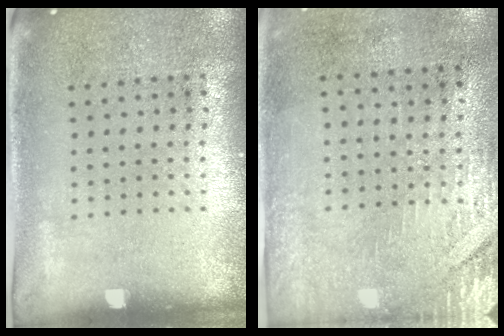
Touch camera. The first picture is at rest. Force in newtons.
{"total": 2.9, "press": 2.5, "slide": 1.4}